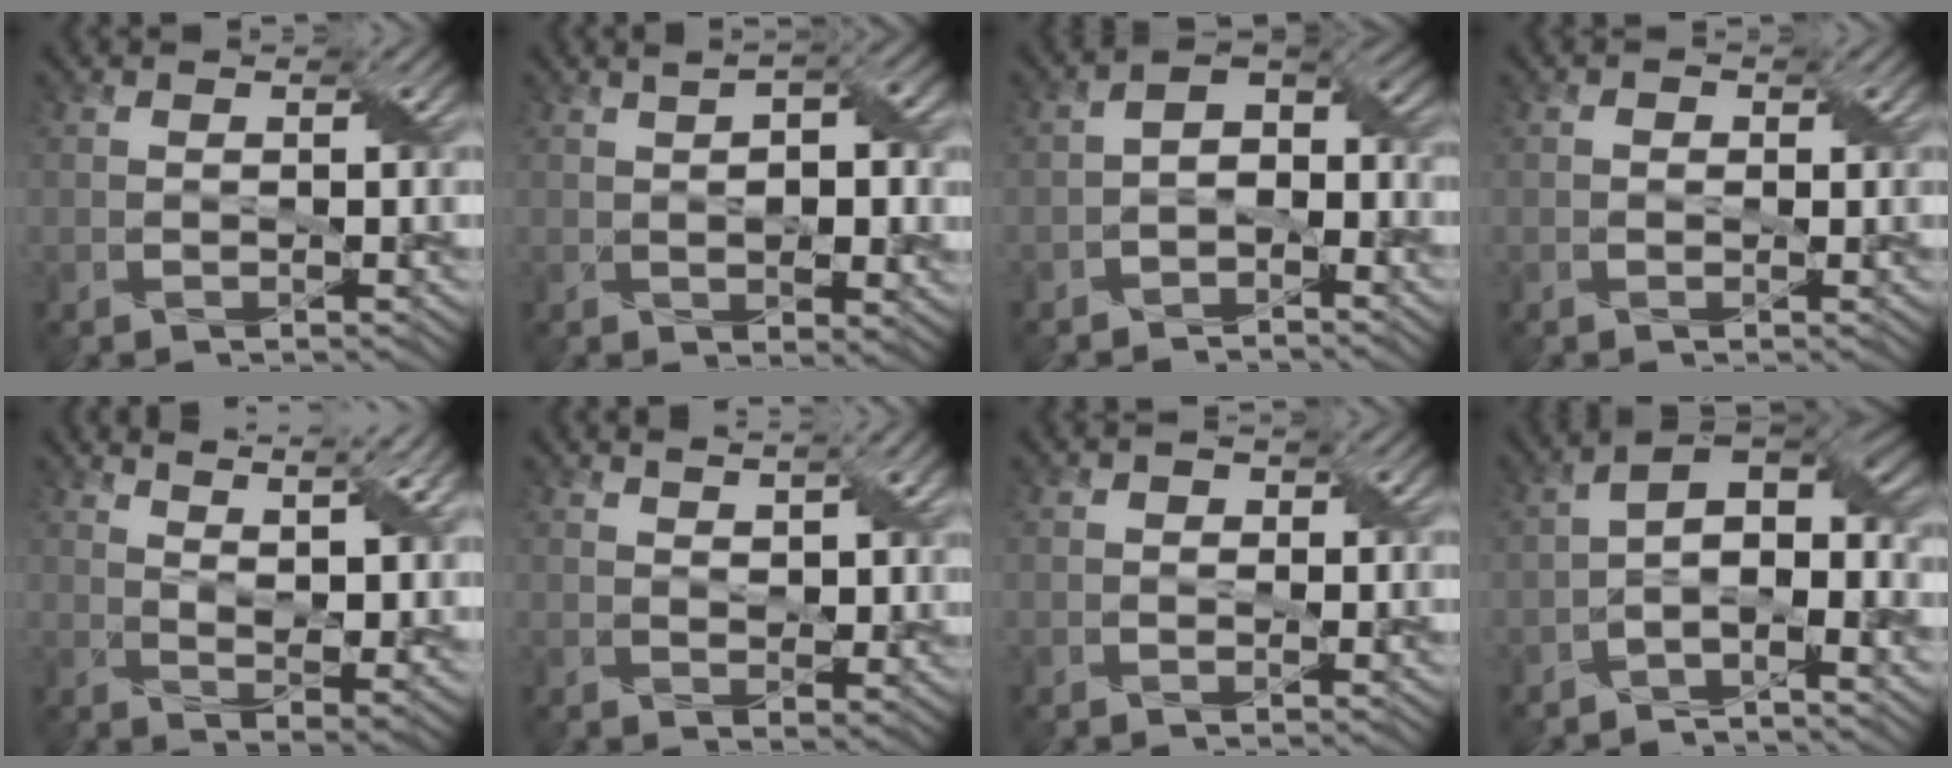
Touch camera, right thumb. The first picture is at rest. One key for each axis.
{"total": 6.7, "fx": 1.0, "fy": 3.3, "fz": 5.8, "tx": -0.083, "ty": 0.004, "tz": 0.017}
{"total": 4.8, "fx": -2.2, "fy": 3.0, "fz": 3.1, "tx": -0.040, "ty": 0.007, "tz": -0.051}
{"total": 0.8, "fx": 0.0, "fy": 0.7, "fz": 0.3, "tx": -0.007, "ty": -0.003, "tz": -0.004}
{"total": 11.5, "fx": 7.6, "fy": 3.4, "fz": 8.0, "tx": -0.140, "ty": 0.008, "tz": 0.109}
{"total": 3.5, "fx": 2.2, "fy": 1.5, "fz": 2.3, "tx": -0.044, "ty": -0.002, "tz": 0.045}
{"total": 1.3, "fx": 0.1, "fy": 1.1, "fz": 0.6, "tx": -0.010, "ty": -0.004, "tz": -0.005}
{"total": 8.0, "fx": -2.9, "fy": 3.6, "fz": 6.6, "tx": -0.100, "ty": 0.003, "tz": -0.061}